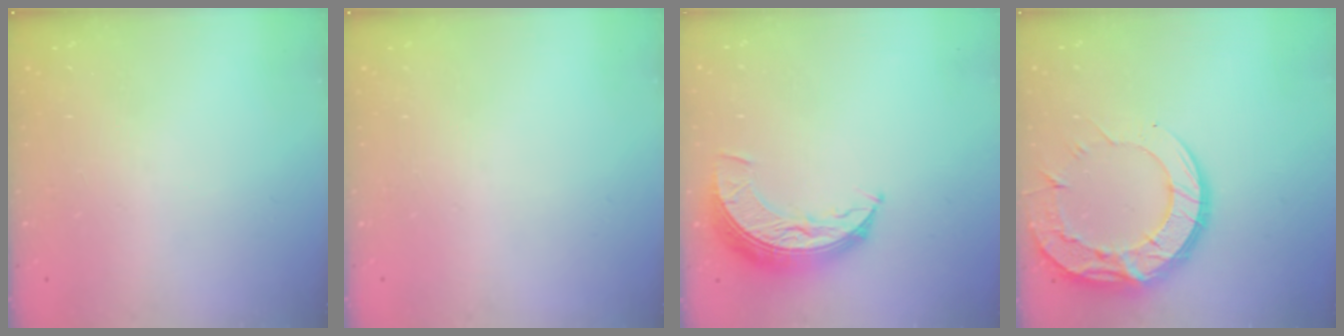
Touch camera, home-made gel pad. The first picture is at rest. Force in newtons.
{"total": 0.0}
{"total": 9.5, "press": 9.5, "slide": 0.5}
{"total": 19.5, "press": 19.4, "slide": 1.6}